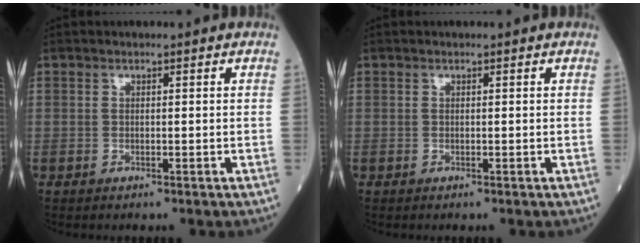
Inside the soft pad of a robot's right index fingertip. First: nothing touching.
{"total": 0.0}